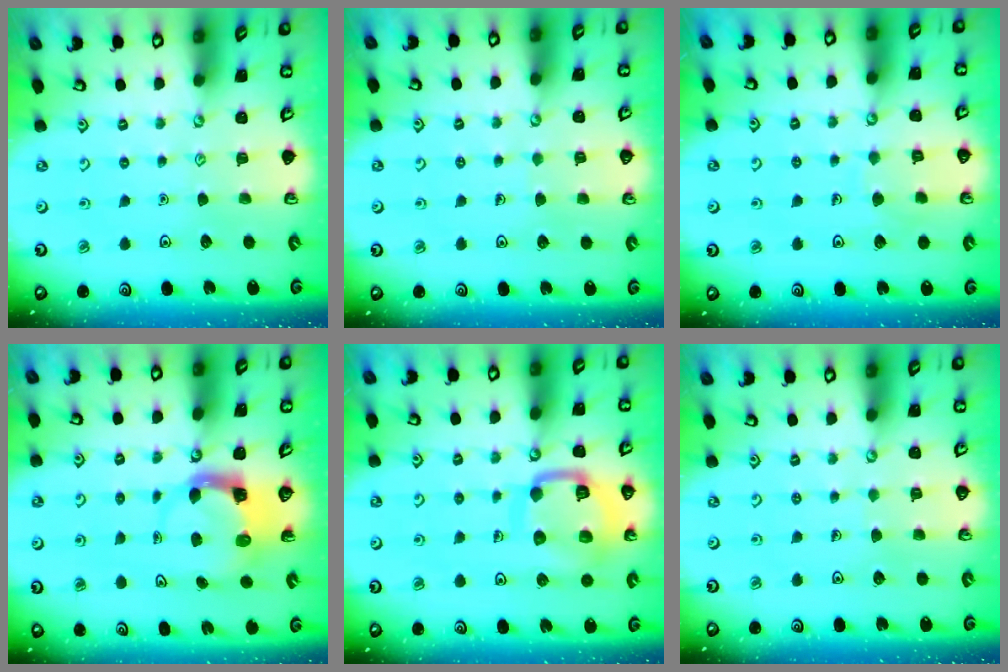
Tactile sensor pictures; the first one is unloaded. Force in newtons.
{"total": 2.5, "press": 2.5, "slide": 0.2}
{"total": 5.8, "press": 5.8, "slide": 0.4}
{"total": 3.6, "press": 3.5, "slide": 0.5}
{"total": 14.1, "press": 14.0, "slide": 1.5}
{"total": 2.5, "press": 2.5, "slide": 0.2}